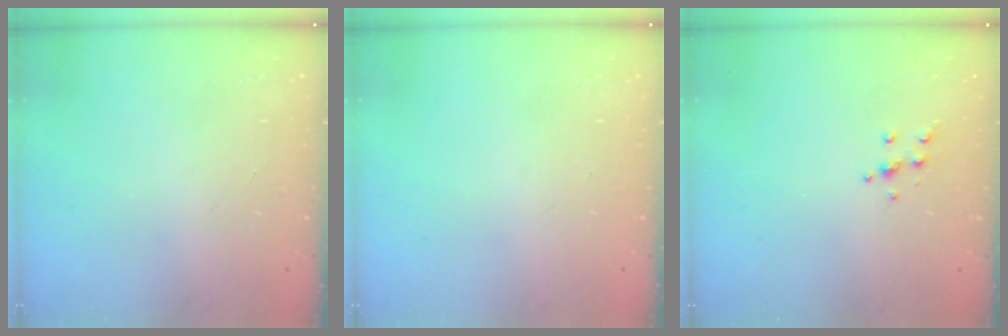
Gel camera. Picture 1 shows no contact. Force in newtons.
{"total": 0.0}
{"total": 4.2, "press": 4.2, "slide": 0.4}